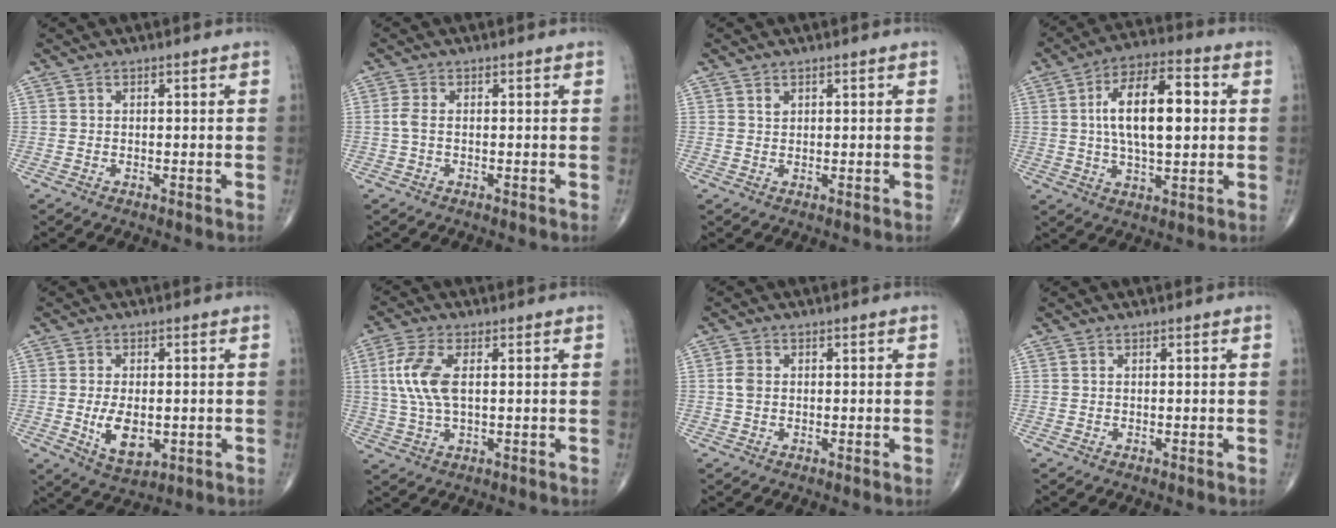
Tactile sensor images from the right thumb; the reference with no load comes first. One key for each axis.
{"total": 1.7, "fx": -0.2, "fy": 0.7, "fz": 1.5, "tx": -0.040, "ty": -0.003, "tz": -0.006}
{"total": 0.9, "fx": 0.6, "fy": 0.6, "fz": 0.5, "tx": -0.004, "ty": -0.002, "tz": 0.012}
{"total": 15.3, "fx": 2.0, "fy": 6.7, "fz": 13.6, "tx": -0.222, "ty": 0.013, "tz": 0.029}
{"total": 7.7, "fx": -1.1, "fy": 4.3, "fz": 6.3, "tx": -0.099, "ty": -0.013, "tz": -0.008}
{"total": 8.5, "fx": 1.4, "fy": 3.8, "fz": 7.5, "tx": -0.181, "ty": 0.004, "tz": 0.029}
{"total": 2.2, "fx": 0.1, "fy": 1.6, "fz": 1.5, "tx": -0.031, "ty": 0.002, "tz": 0.000}
{"total": 0.0}